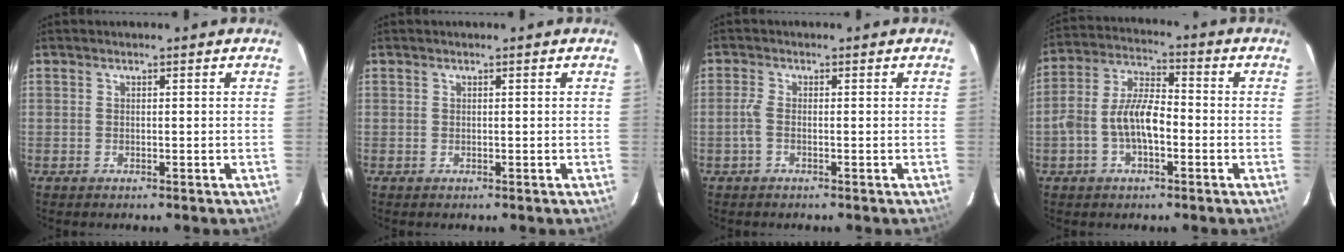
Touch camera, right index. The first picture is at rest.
{"total": 0.0}
{"total": 1.9, "force": [-0.6, 0.5, 1.7], "torque": [-0.041, 0.002, -0.014]}
{"total": 9.2, "force": [-2.4, 4.3, 7.7], "torque": [-0.162, 0.019, -0.046]}